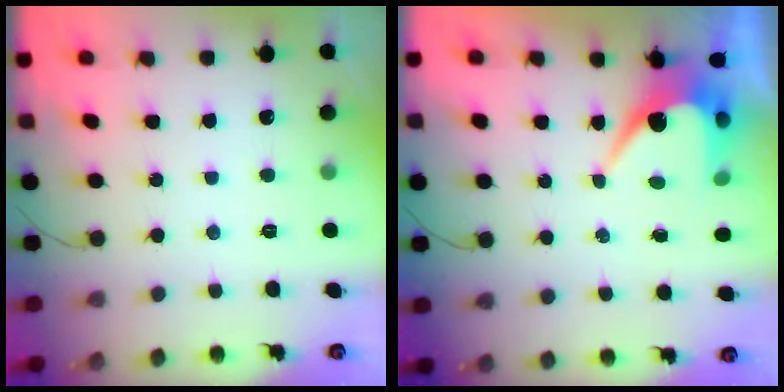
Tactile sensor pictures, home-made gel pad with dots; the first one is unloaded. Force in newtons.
{"total": 7.1, "press": 7.1, "slide": 0.3}